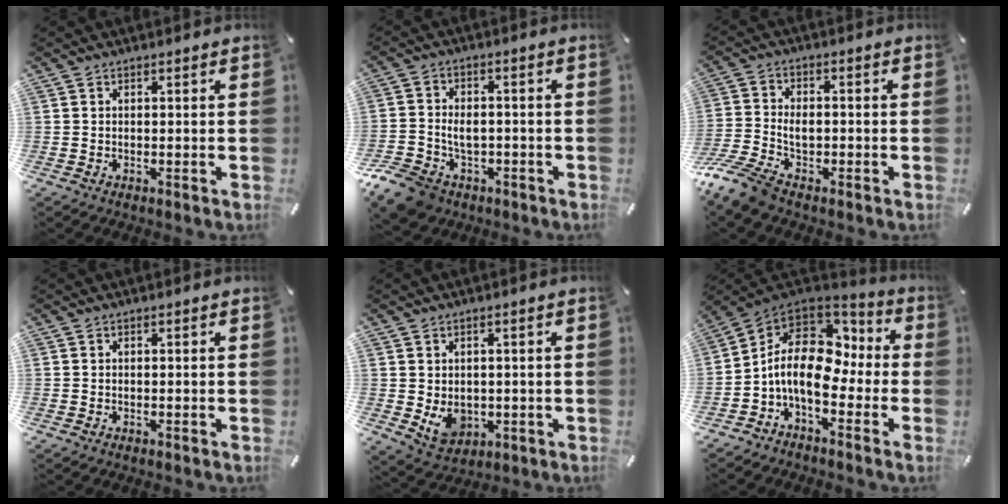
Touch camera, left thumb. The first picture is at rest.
{"total": 8.5, "force": [-2.8, 7.0, 3.9], "torque": [-0.087, 0.020, -0.049]}
{"total": 8.7, "force": [-4.1, 5.3, 5.5], "torque": [-0.133, 0.005, -0.078]}
{"total": 0.0}
{"total": 6.0, "force": [-0.3, 5.2, 2.9], "torque": [-0.048, -0.003, -0.005]}
{"total": 13.0, "force": [-2.1, 8.4, 9.7], "torque": [-0.201, 0.003, -0.039]}